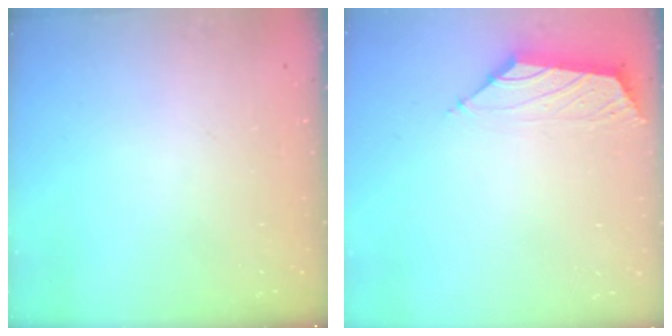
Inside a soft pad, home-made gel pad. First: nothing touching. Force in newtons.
{"total": 1.6, "press": 1.4, "slide": 0.6}